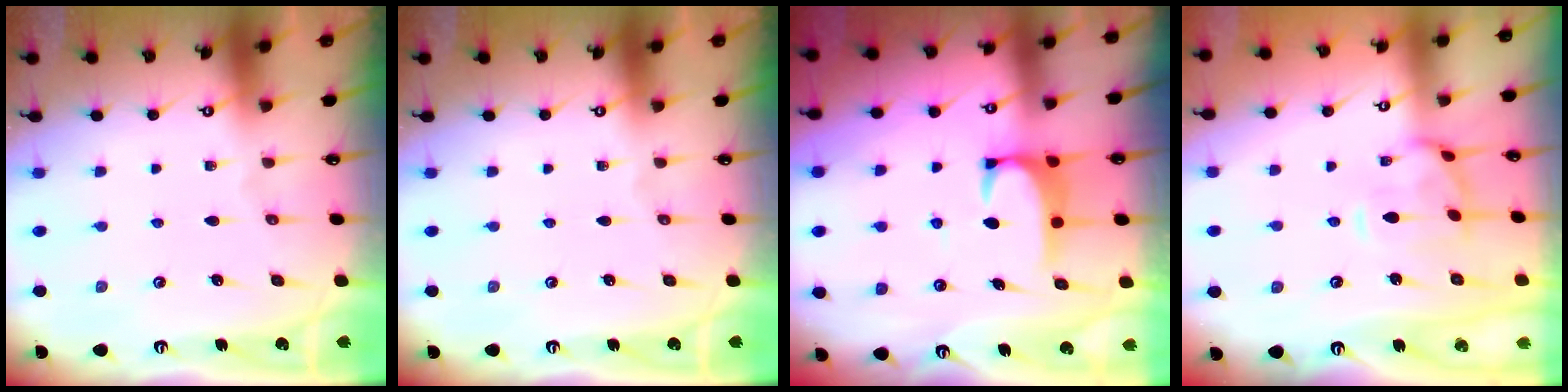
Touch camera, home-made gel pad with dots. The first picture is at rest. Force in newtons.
{"total": 0.0}
{"total": 2.7, "press": 2.6, "slide": 0.7}
{"total": 1.3, "press": 1.3, "slide": 0.3}